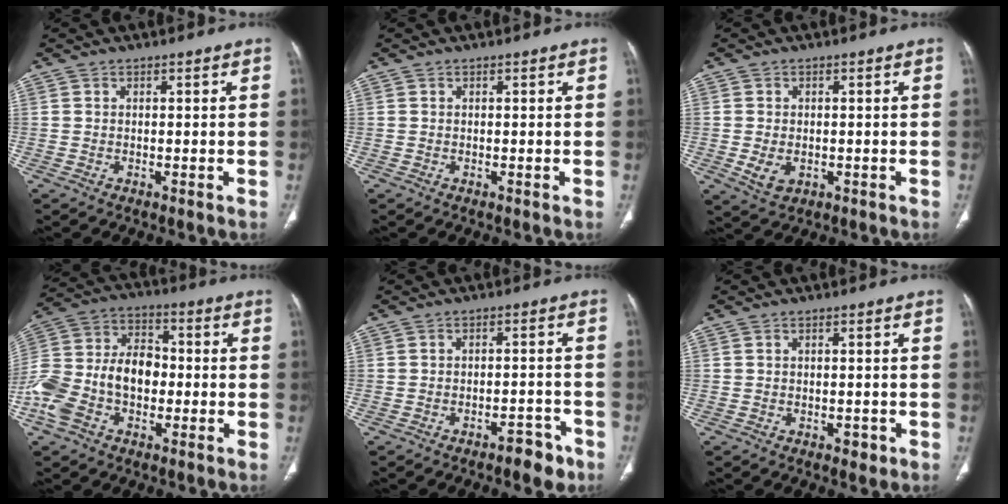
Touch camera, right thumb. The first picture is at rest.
{"total": 0.0}
{"total": 4.1, "force": [-0.9, 2.9, 2.8], "torque": [-0.049, -0.003, -0.005]}
{"total": 17.5, "force": [-3.7, 11.7, 12.5], "torque": [-0.259, 0.041, -0.072]}
{"total": 5.5, "force": [-3.8, 2.4, 3.0], "torque": [-0.027, 0.036, -0.047]}
{"total": 1.8, "force": [-0.8, 1.1, 1.2], "torque": [-0.012, 0.002, -0.008]}